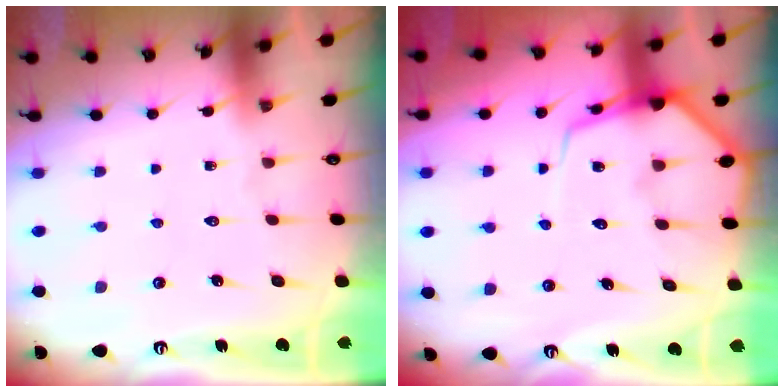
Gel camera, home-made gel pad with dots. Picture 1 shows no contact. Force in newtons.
{"total": 7.9, "press": 7.8, "slide": 1.0}